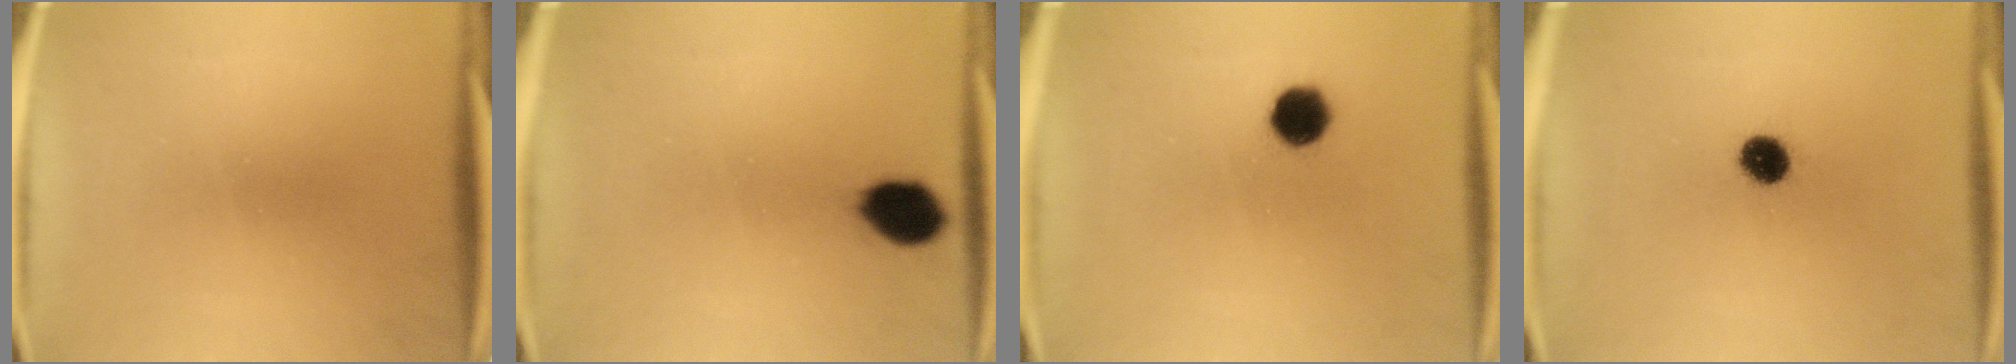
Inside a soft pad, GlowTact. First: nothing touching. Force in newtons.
{"total": 7.5}
{"total": 6.2}
{"total": 5.6}